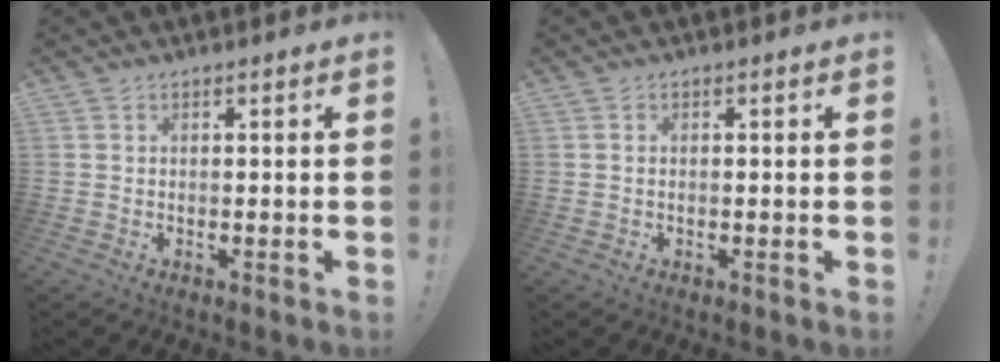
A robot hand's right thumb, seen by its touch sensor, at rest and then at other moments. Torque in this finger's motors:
{"motor_torque": [-0.29, -0.18, 0.00, -0.05, 0.00]}